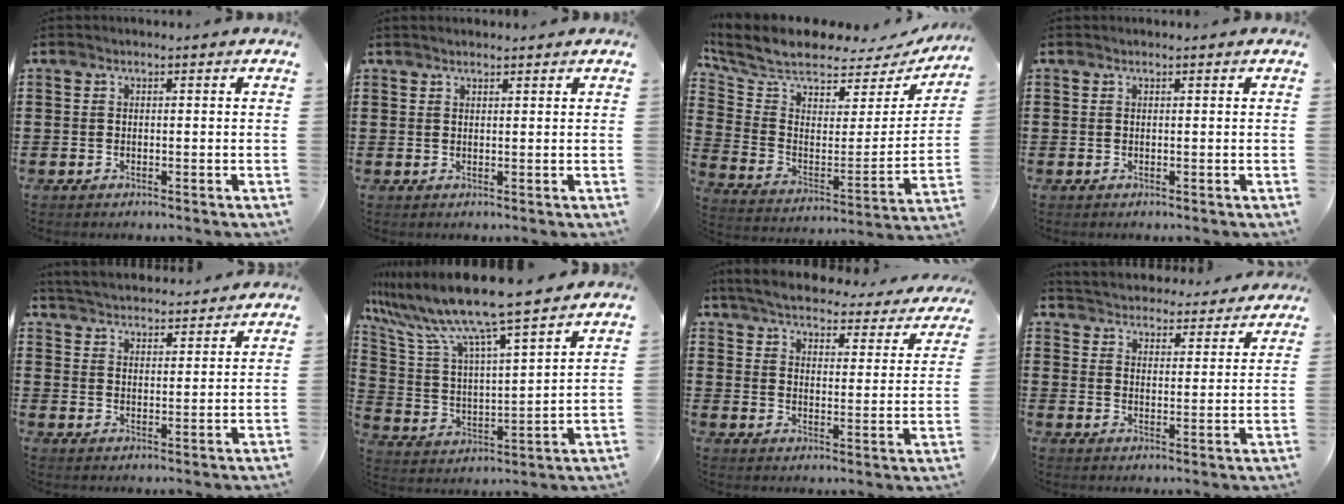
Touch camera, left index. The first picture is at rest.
{"total": 1.0, "force": [0.9, 0.1, 0.3], "torque": [-0.007, 0.000, 0.018]}
{"total": 7.2, "force": [6.1, 2.5, 3.0], "torque": [-0.092, -0.050, 0.104]}
{"total": 0.0}
{"total": 4.1, "force": [4.1, 0.1, 0.2], "torque": [-0.020, -0.024, 0.073]}
{"total": 9.9, "force": [8.7, -0.3, 4.7], "torque": [-0.131, -0.060, 0.145]}
{"total": 5.0, "force": [4.8, 0.3, 1.5], "torque": [-0.054, -0.034, 0.079]}
{"total": 4.3, "force": [4.2, -0.1, -0.5], "torque": [-0.015, -0.035, 0.071]}